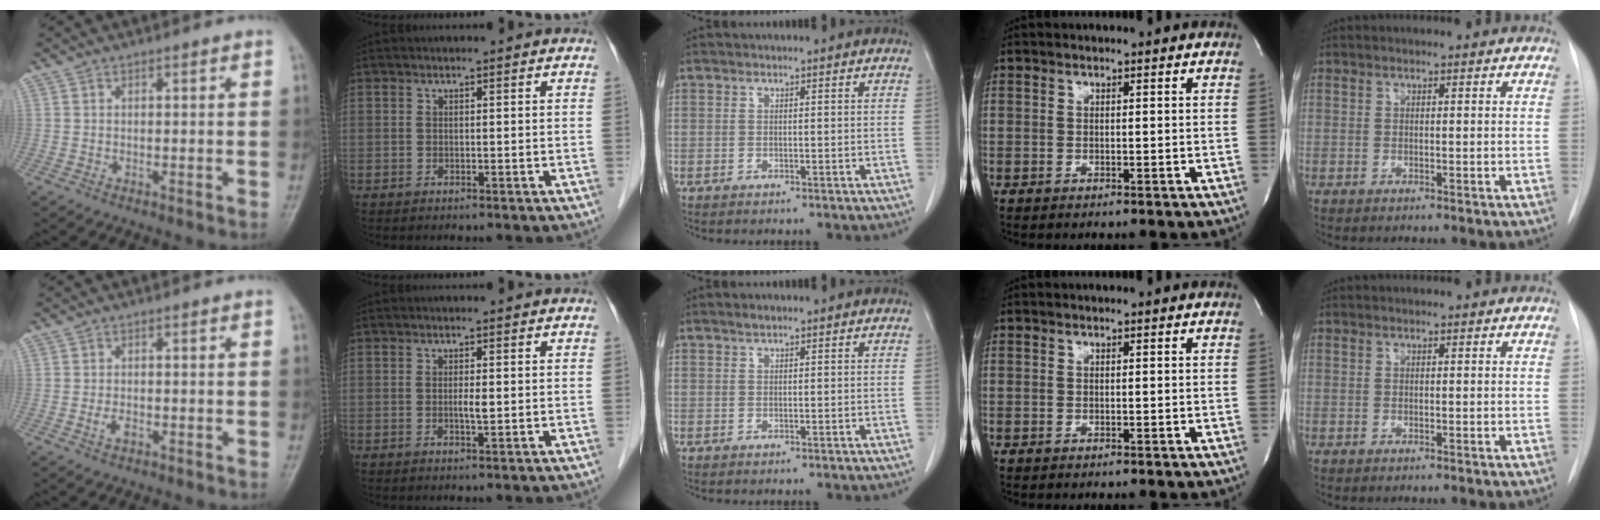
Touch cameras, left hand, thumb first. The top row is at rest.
{"thumb": {"total": 2.1, "force": [-0.8, 1.2, 1.6], "torque": [-0.032, 0.005, -0.014]}, "index": {"total": 1.3, "force": [0.0, 0.2, 1.3], "torque": [-0.026, -0.001, -0.001]}, "middle": {"total": 0.8, "force": [0.7, 0.1, 0.4], "torque": [-0.014, 0.003, 0.015]}}